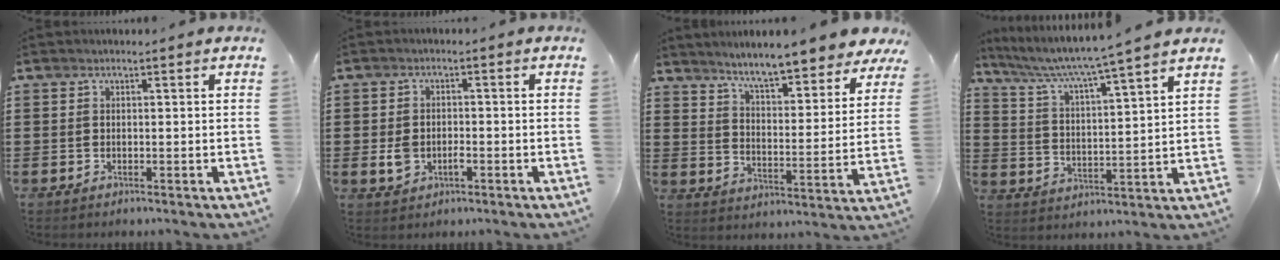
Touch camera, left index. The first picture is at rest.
{"total": 2.8, "force": [-0.7, 1.8, 2.0], "torque": [-0.039, 0.001, -0.013]}
{"total": 7.3, "force": [6.8, -0.3, 2.6], "torque": [-0.071, -0.051, 0.112]}
{"total": 4.8, "force": [4.2, -1.0, 2.3], "torque": [-0.066, -0.037, 0.059]}